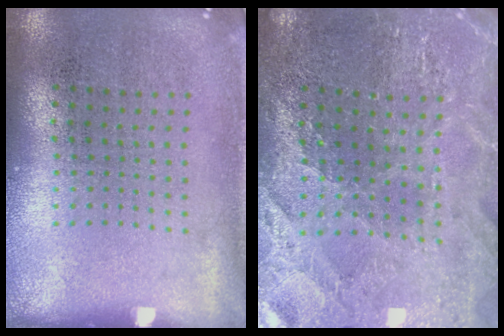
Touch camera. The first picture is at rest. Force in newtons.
{"total": 2.6, "press": 2.6, "slide": 0.4}